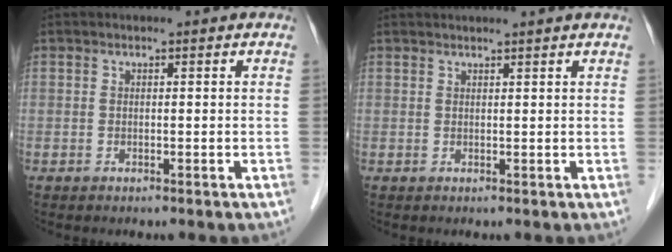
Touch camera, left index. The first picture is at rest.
{"total": 3.4, "force": [3.0, -0.9, 1.4], "torque": [-0.017, 0.014, 0.039]}